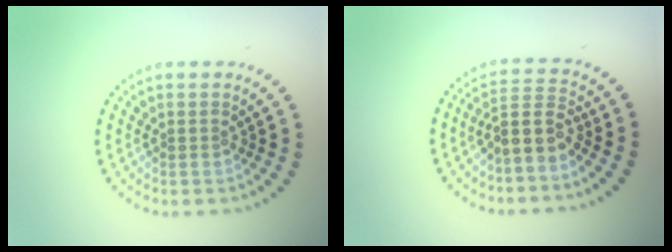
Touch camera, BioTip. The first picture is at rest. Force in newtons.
{"total": 3.0, "press": 2.3, "slide": 1.8}